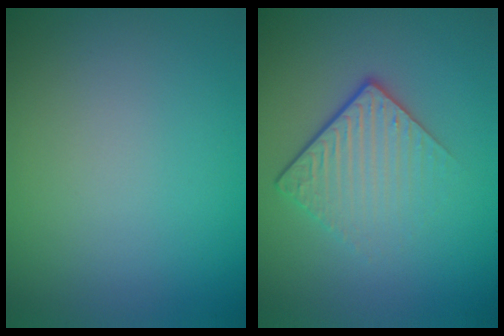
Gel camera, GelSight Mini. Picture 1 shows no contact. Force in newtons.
{"total": 4.3, "press": 2.6, "slide": 3.5}